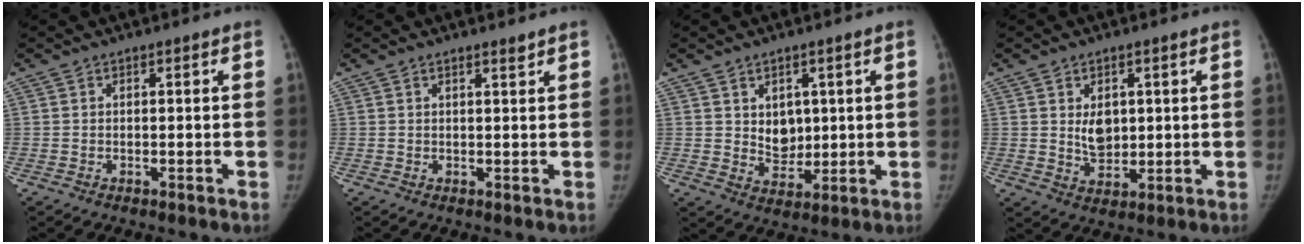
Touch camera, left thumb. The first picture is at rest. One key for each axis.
{"total": 0.9, "fx": 0.8, "fy": 0.0, "fz": 0.4, "tx": -0.004, "ty": -0.007, "tz": 0.013}
{"total": 5.8, "fx": 1.4, "fy": 4.5, "fz": 3.4, "tx": -0.026, "ty": -0.016, "tz": 0.033}
{"total": 5.4, "fx": 1.1, "fy": 3.8, "fz": 3.6, "tx": -0.038, "ty": -0.013, "tz": 0.026}